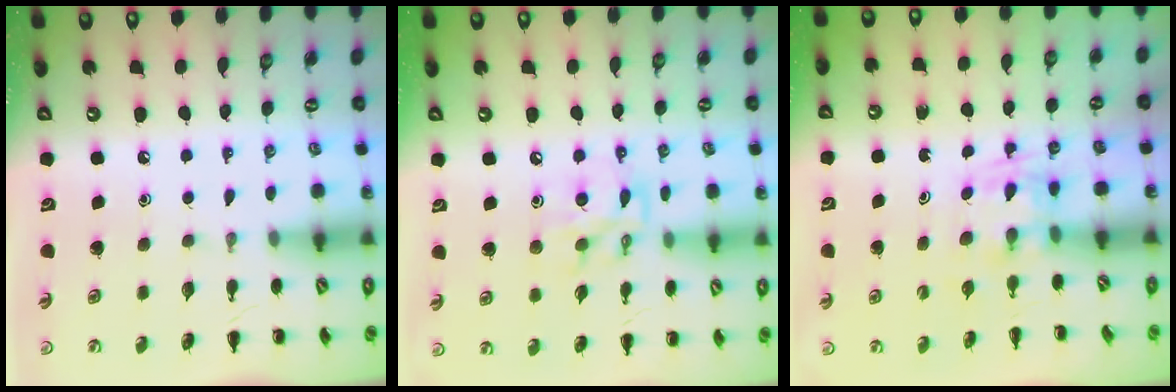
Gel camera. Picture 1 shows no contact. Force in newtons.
{"total": 10.0, "press": 9.9, "slide": 1.1}
{"total": 2.4, "press": 2.2, "slide": 1.1}